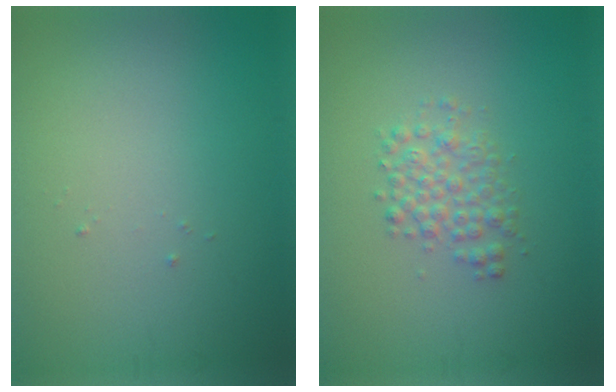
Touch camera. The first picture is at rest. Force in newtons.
{"total": 2.6, "press": 2.6, "slide": 0.0}